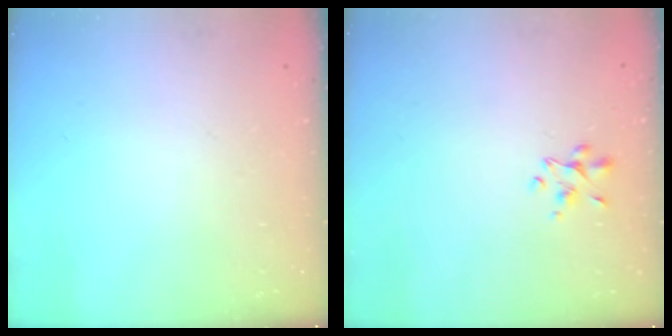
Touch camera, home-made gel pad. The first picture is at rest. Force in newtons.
{"total": 2.9, "press": 2.8, "slide": 0.9}